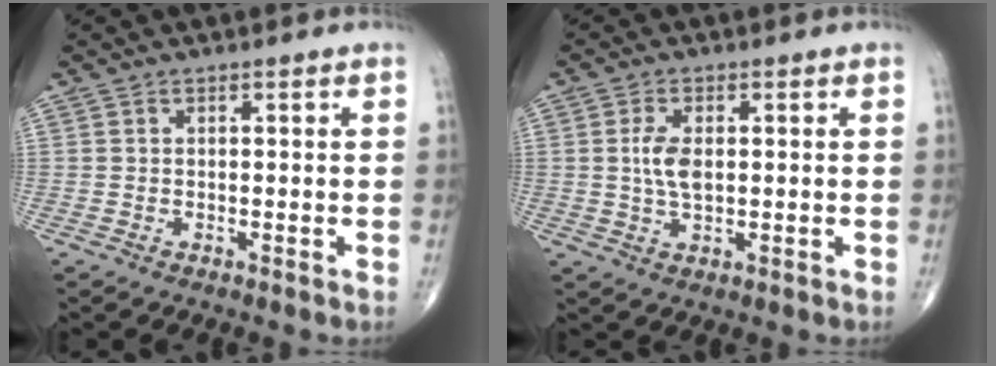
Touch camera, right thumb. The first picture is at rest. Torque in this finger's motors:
{"motor_torque": [0.51, 1.50, 0.87, 0.25, 0.03]}